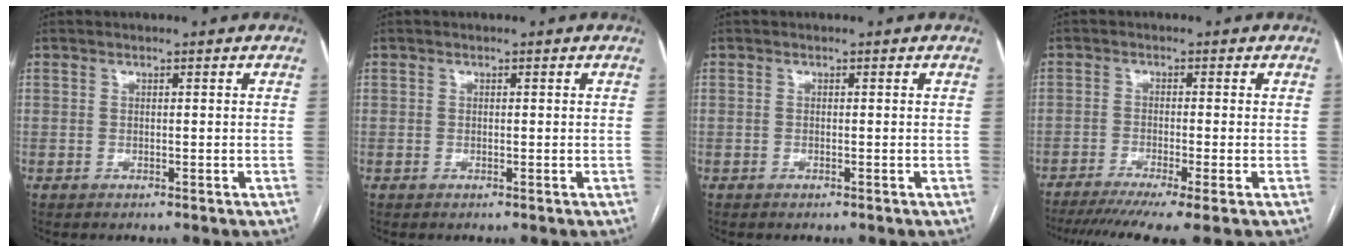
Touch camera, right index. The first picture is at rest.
{"total": 0.0}
{"total": 0.0}
{"total": 9.8, "force": [-7.2, 0.0, 6.7], "torque": [-0.100, -0.018, -0.113]}